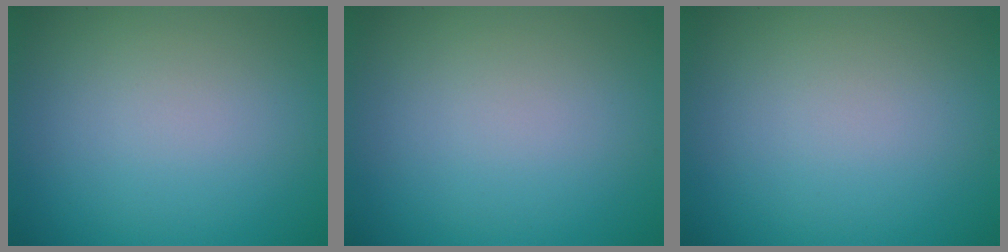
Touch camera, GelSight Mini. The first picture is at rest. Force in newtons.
{"total": 0.0}
{"total": 0.0}